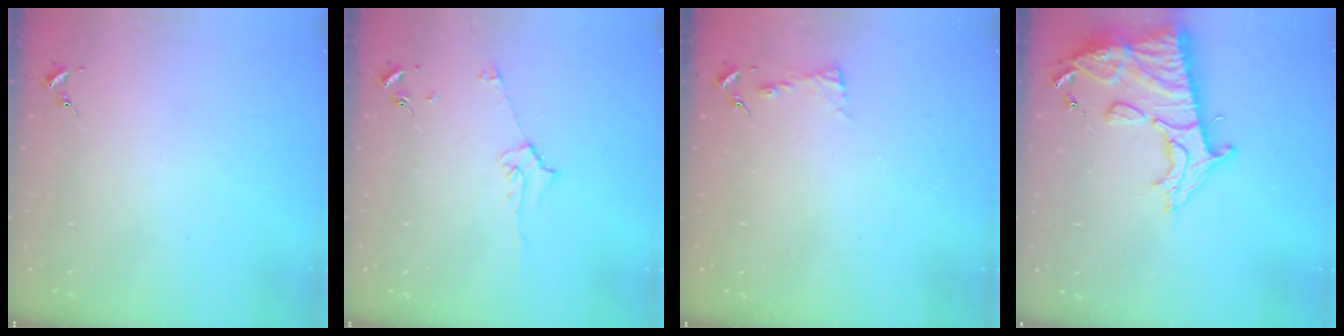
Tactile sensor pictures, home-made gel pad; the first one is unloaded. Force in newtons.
{"total": 5.9, "press": 5.8, "slide": 0.8}
{"total": 3.1, "press": 3.1, "slide": 0.3}
{"total": 20.1, "press": 20.0, "slide": 1.7}